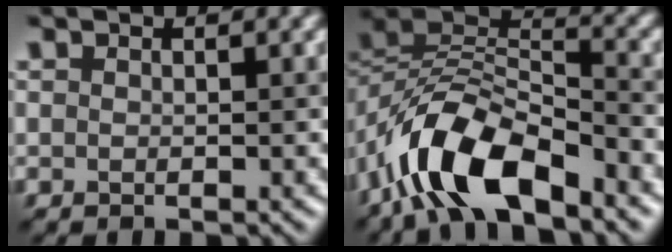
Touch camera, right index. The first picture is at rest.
{"total": 9.5, "force": [-5.8, 4.0, 6.4], "torque": [-0.112, 0.012, -0.111]}